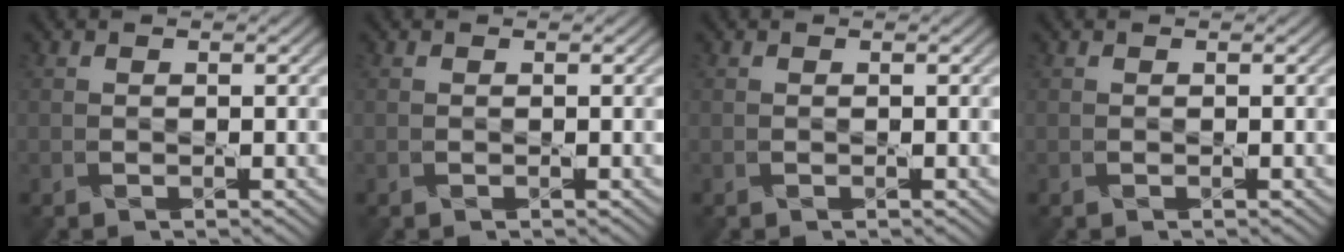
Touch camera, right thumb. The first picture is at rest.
{"total": 0.0}
{"total": 0.0}
{"total": 0.0}